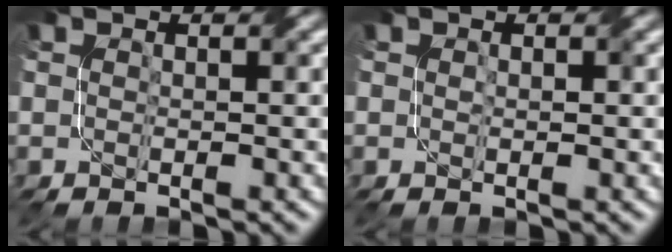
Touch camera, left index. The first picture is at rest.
{"total": 0.7, "force": [0.1, 0.2, 0.6], "torque": [-0.012, 0.001, 0.003]}